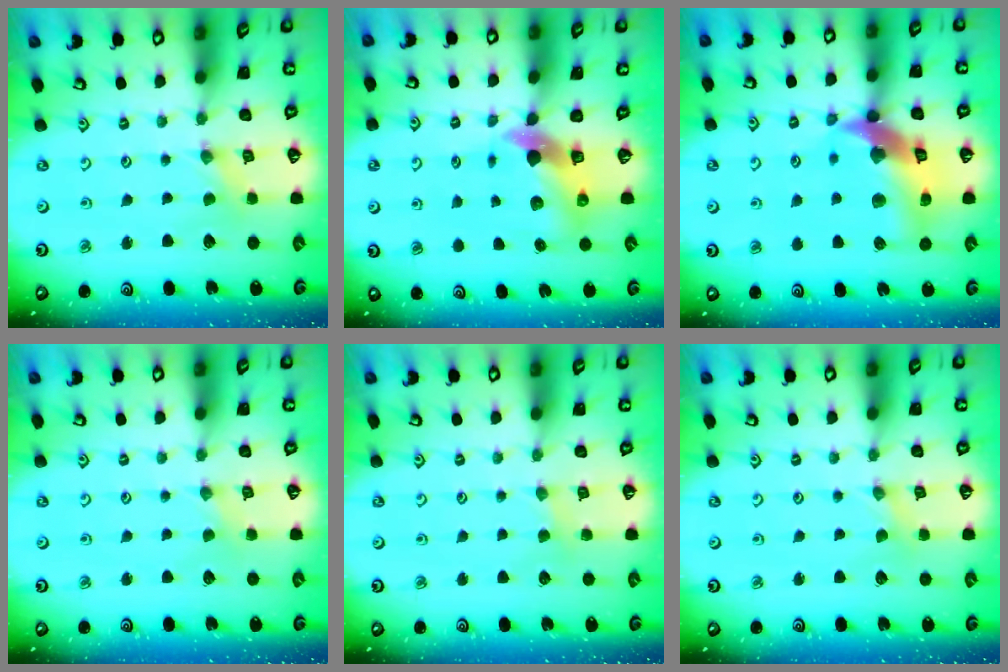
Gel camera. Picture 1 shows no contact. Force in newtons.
{"total": 7.4, "press": 7.3, "slide": 1.1}
{"total": 19.5, "press": 19.3, "slide": 2.8}
{"total": 0.6, "press": 0.6, "slide": 0.2}
{"total": 2.2, "press": 2.2, "slide": 0.4}
{"total": 0.0}